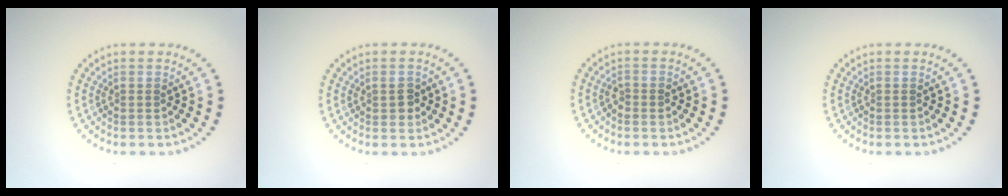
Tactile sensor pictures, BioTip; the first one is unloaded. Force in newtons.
{"total": 1.5, "press": 1.5, "slide": 0.2}
{"total": 0.9, "press": 0.8, "slide": 0.3}
{"total": 0.0}